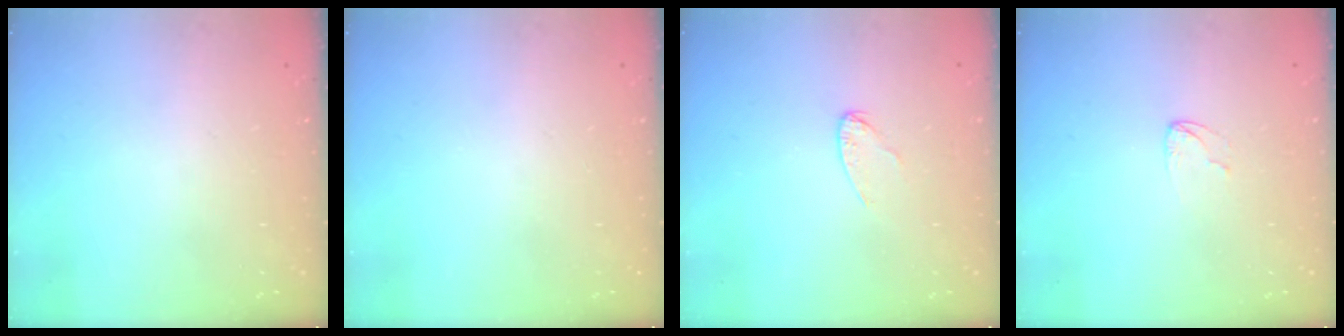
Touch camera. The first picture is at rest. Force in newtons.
{"total": 0.0}
{"total": 4.6, "press": 4.5, "slide": 0.4}
{"total": 3.7, "press": 3.7, "slide": 0.3}